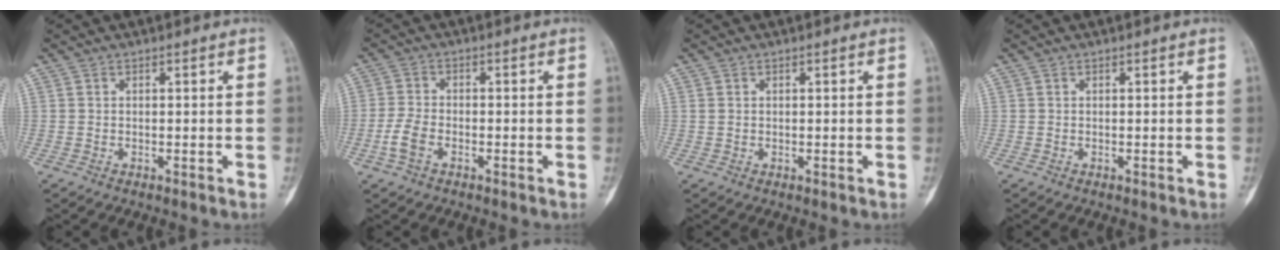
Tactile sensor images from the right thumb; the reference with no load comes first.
{"total": 4.5, "force": [-1.8, 2.7, 3.0], "torque": [-0.070, 0.012, -0.038]}
{"total": 0.8, "force": [0.2, 0.7, 0.4], "torque": [-0.005, 0.001, 0.005]}
{"total": 0.0}